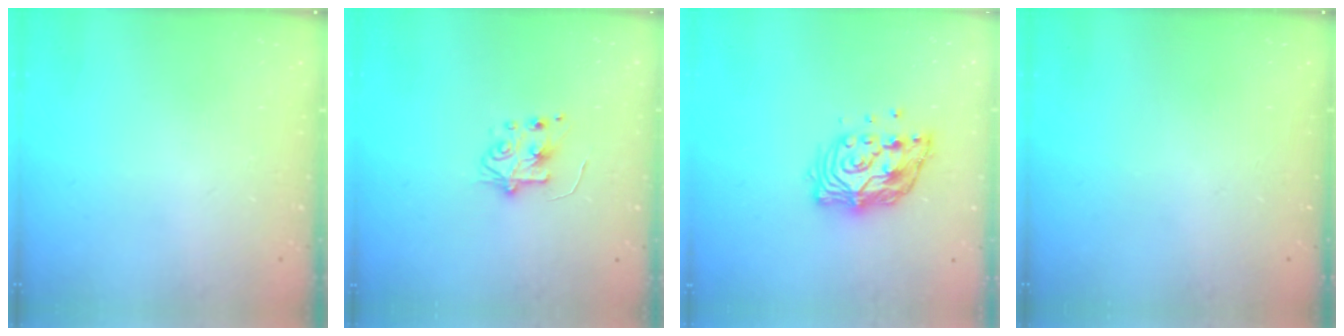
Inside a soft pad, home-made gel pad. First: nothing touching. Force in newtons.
{"total": 5.8, "press": 5.8, "slide": 0.6}
{"total": 12.1, "press": 12.0, "slide": 0.9}
{"total": 0.0}